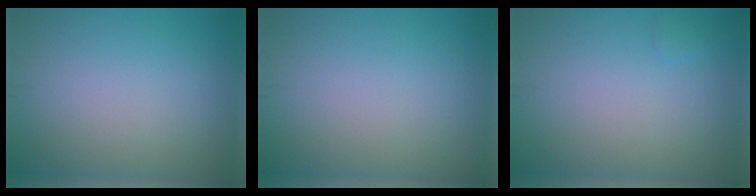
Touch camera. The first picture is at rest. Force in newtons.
{"total": 0.0}
{"total": 0.6, "press": 0.6, "slide": 0.1}